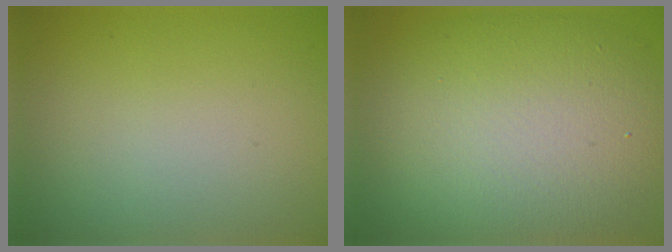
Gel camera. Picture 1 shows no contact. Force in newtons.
{"total": 11.5, "press": 11.4, "slide": 0.6}